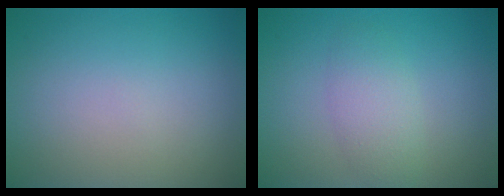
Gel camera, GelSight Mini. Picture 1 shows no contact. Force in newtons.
{"total": 2.7, "press": 2.7, "slide": 0.1}